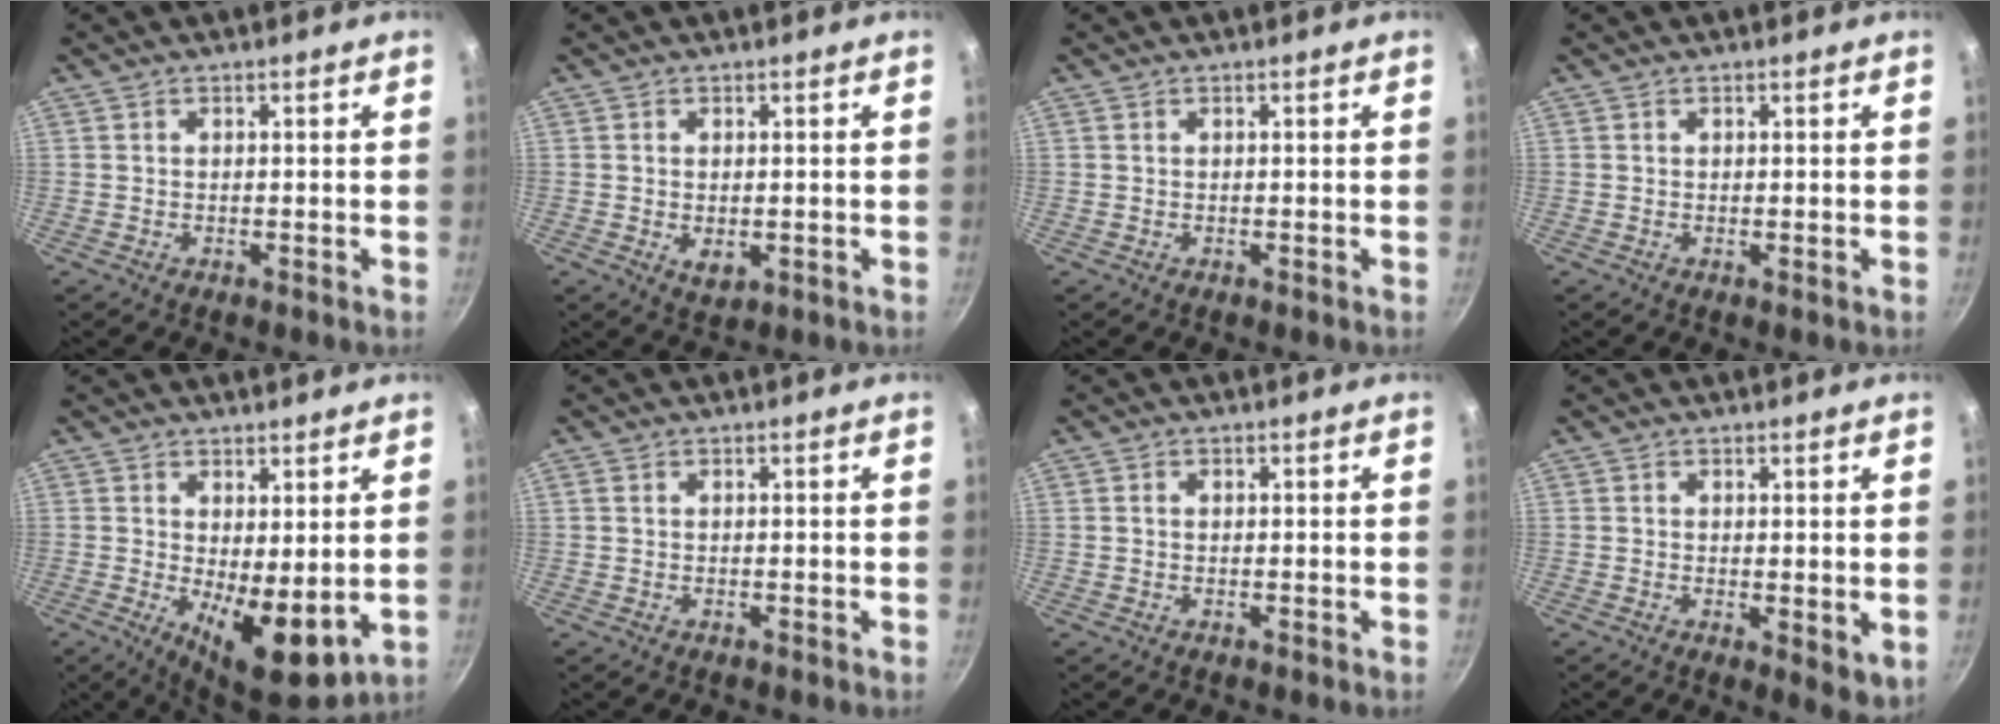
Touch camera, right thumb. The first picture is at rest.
{"total": 3.3, "force": [-0.3, 2.1, 2.5], "torque": [-0.040, -0.010, -0.001]}
{"total": 0.0}
{"total": 0.0}
{"total": 9.4, "force": [0.3, 3.8, 8.6], "torque": [-0.111, -0.023, 0.013]}
{"total": 0.6, "force": [0.2, 0.4, 0.4], "torque": [-0.008, 0.001, 0.003]}
{"total": 0.7, "force": [0.1, 0.6, 0.4], "torque": [-0.005, 0.004, 0.001]}
{"total": 4.3, "force": [0.3, 2.0, 3.8], "torque": [-0.051, -0.014, 0.006]}